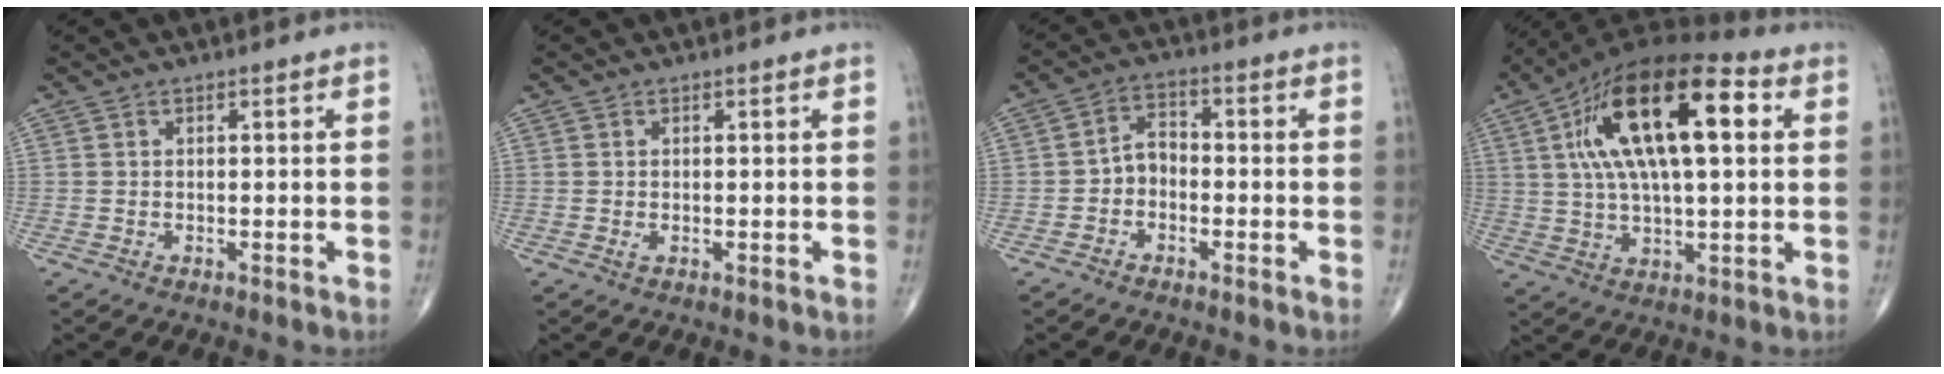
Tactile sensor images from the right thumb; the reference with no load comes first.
{"total": 0.7, "force": [-0.1, 0.3, 0.6], "torque": [-0.014, -0.001, -0.001]}
{"total": 4.3, "force": [-1.4, 3.2, 2.6], "torque": [-0.030, 0.024, -0.037]}
{"total": 22.1, "force": [5.8, 9.0, 19.4], "torque": [-0.340, 0.018, 0.091]}